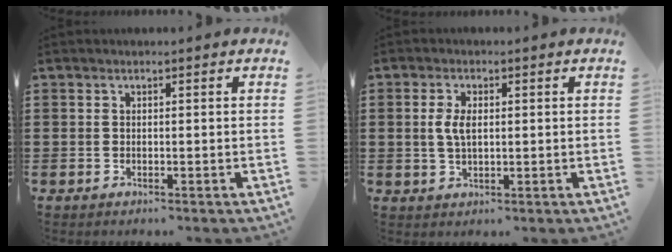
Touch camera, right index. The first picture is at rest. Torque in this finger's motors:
{"motor_torque": [0.75, 0.22, 0.35, 0.11]}